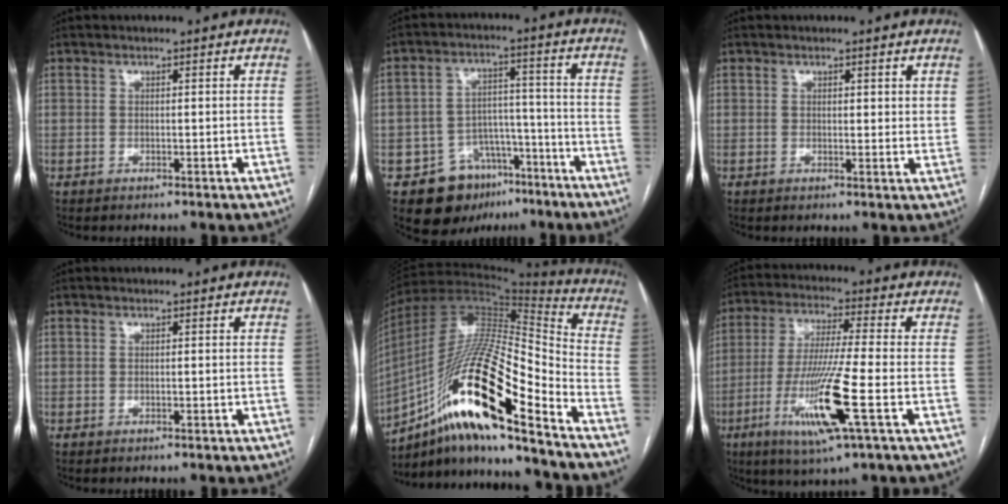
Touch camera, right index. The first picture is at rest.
{"total": 11.5, "force": [-7.0, 8.2, 4.2], "torque": [-0.057, 0.038, -0.099]}
{"total": 2.0, "force": [1.2, 0.9, 1.3], "torque": [-0.012, -0.007, 0.015]}
{"total": 0.0}
{"total": 24.0, "force": [-13.2, 3.3, 19.8], "torque": [-0.374, -0.010, -0.235]}
{"total": 13.9, "force": [-4.7, -0.3, 13.0], "torque": [-0.264, -0.024, -0.091]}